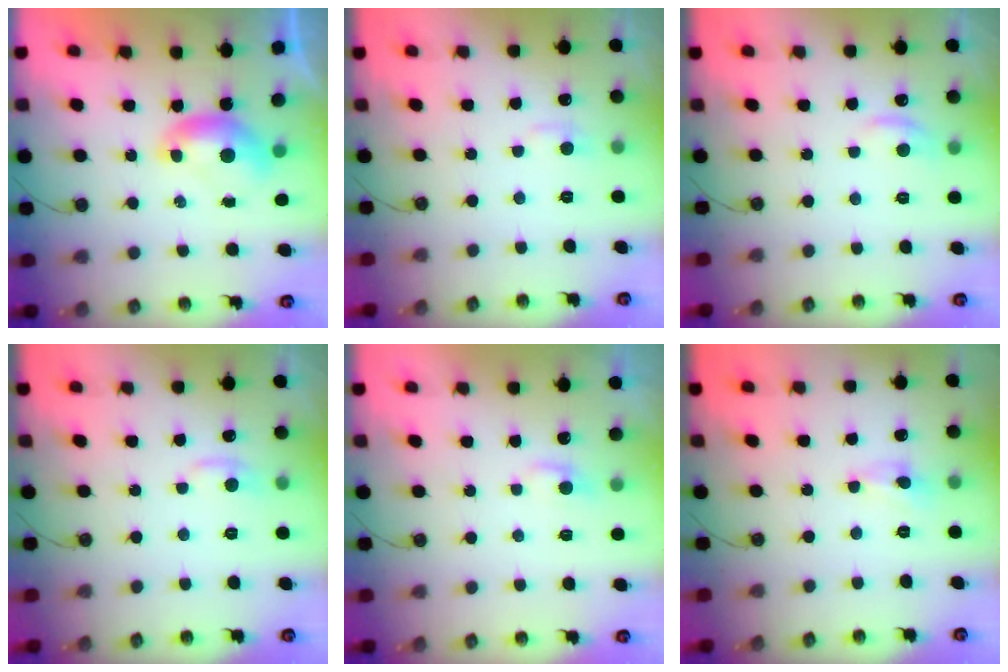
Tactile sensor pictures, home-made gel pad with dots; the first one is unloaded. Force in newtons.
{"total": 1.4, "press": 1.2, "slide": 0.8}
{"total": 2.6, "press": 2.5, "slide": 0.8}
{"total": 1.1, "press": 0.7, "slide": 0.8}
{"total": 0.0}
{"total": 2.1, "press": 1.9, "slide": 0.7}